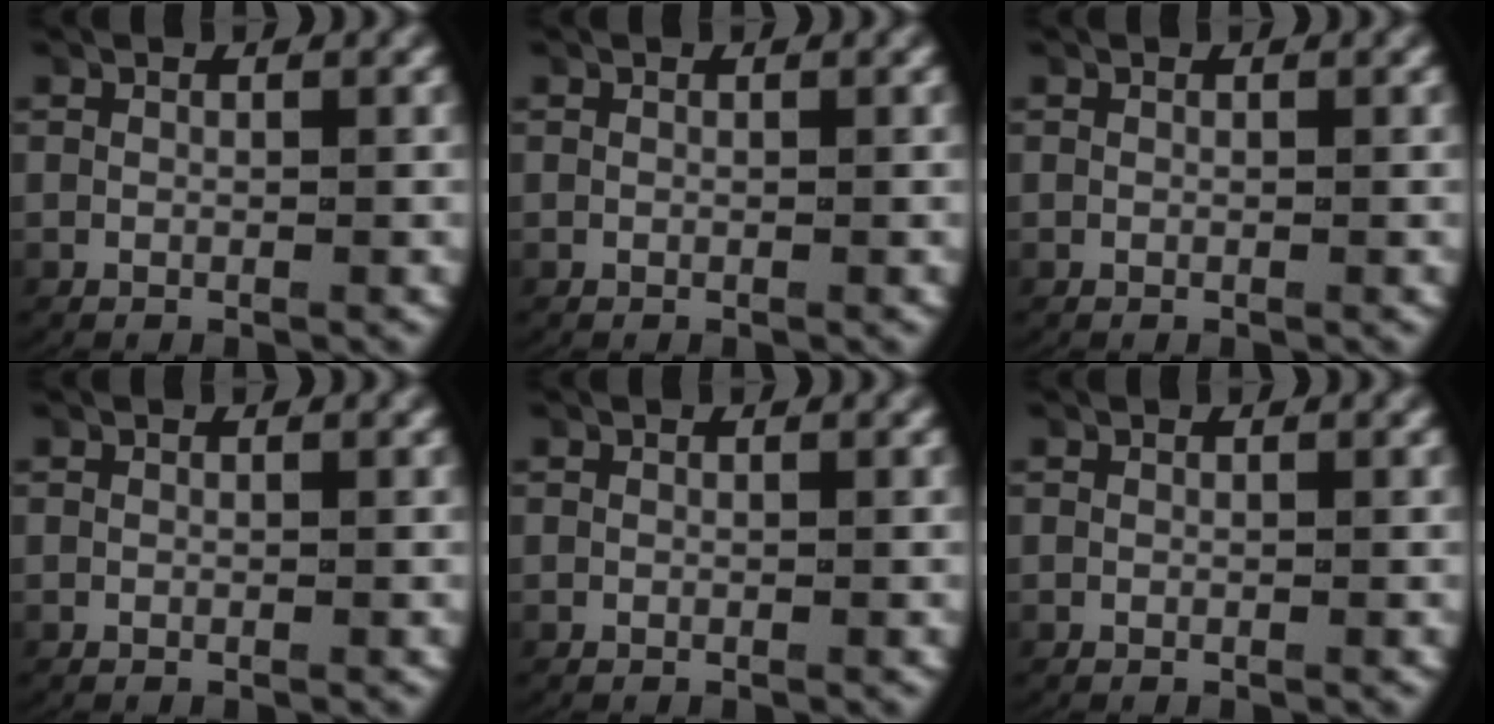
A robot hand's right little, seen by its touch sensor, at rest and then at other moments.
{"total": 0.0}
{"total": 0.0}
{"total": 0.0}
{"total": 0.0}
{"total": 0.0}